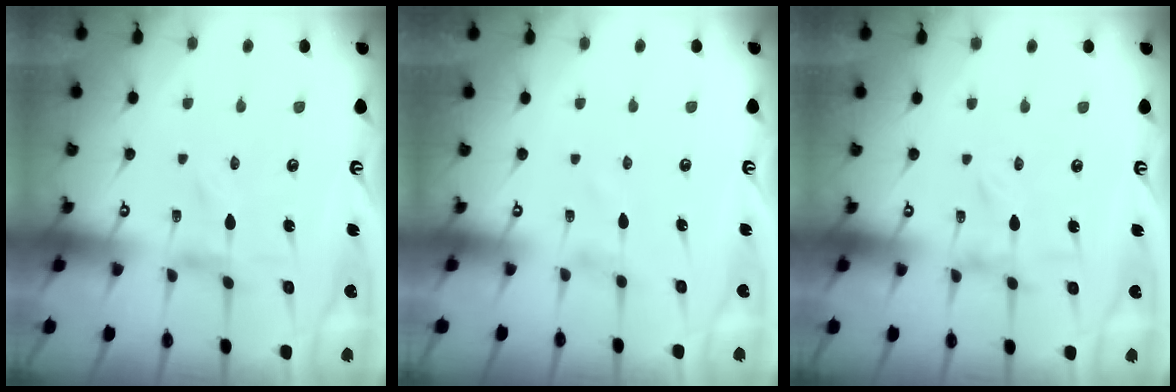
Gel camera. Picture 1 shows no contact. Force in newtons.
{"total": 0.6, "press": 0.6, "slide": 0.2}
{"total": 0.0}